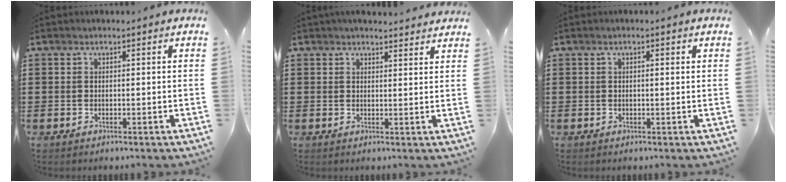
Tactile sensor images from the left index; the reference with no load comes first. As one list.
[{"total": 2.4, "force": [2.3, 0.6, 0.1], "torque": [-0.008, -0.004, 0.044]}, {"total": 0.9, "force": [0.2, 0.1, 0.9], "torque": [-0.018, 0.001, 0.005]}]